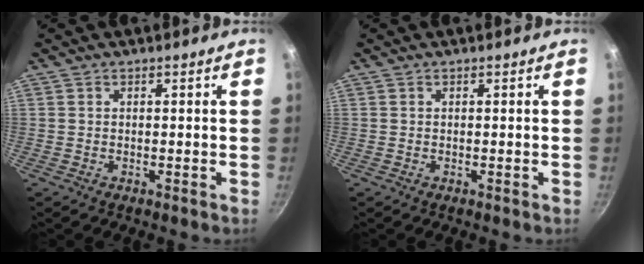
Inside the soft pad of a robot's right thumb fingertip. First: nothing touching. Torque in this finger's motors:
{"motor_torque": [0.01, 0.00, 0.02, 0.00, 0.02]}